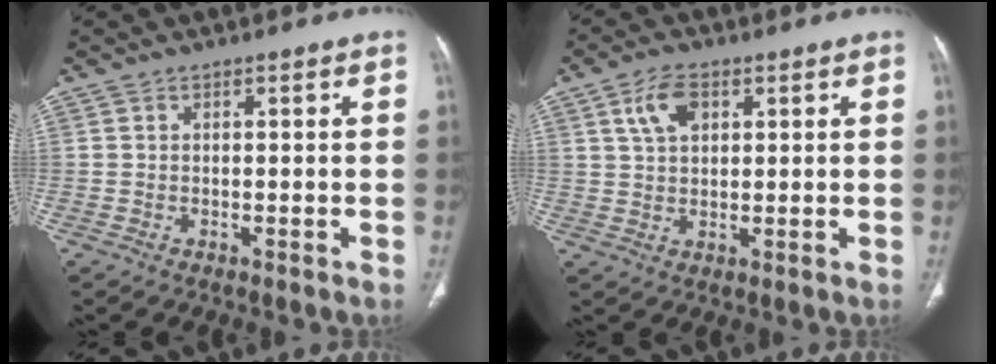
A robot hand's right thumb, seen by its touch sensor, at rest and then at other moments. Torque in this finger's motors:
{"motor_torque": [-0.45, 0.63, 0.06, 0.04, 0.09]}